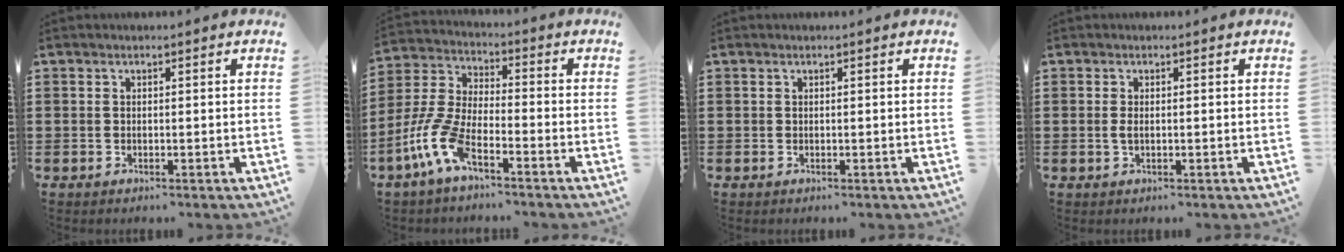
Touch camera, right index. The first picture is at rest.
{"total": 8.1, "force": [-5.2, 1.9, 5.9], "torque": [-0.162, -0.018, -0.108]}
{"total": 0.0}
{"total": 1.3, "force": [0.0, 0.3, 1.3], "torque": [-0.034, -0.005, -0.002]}